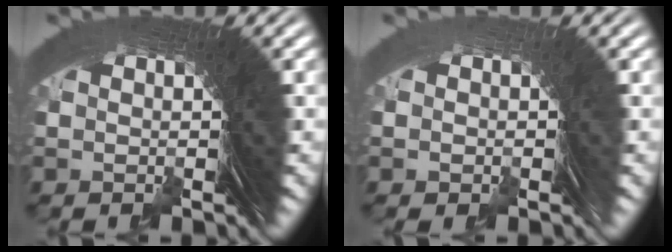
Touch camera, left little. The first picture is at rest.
{"total": 1.9, "force": [-0.8, -0.9, -1.4], "torque": [0.034, 0.006, -0.011]}